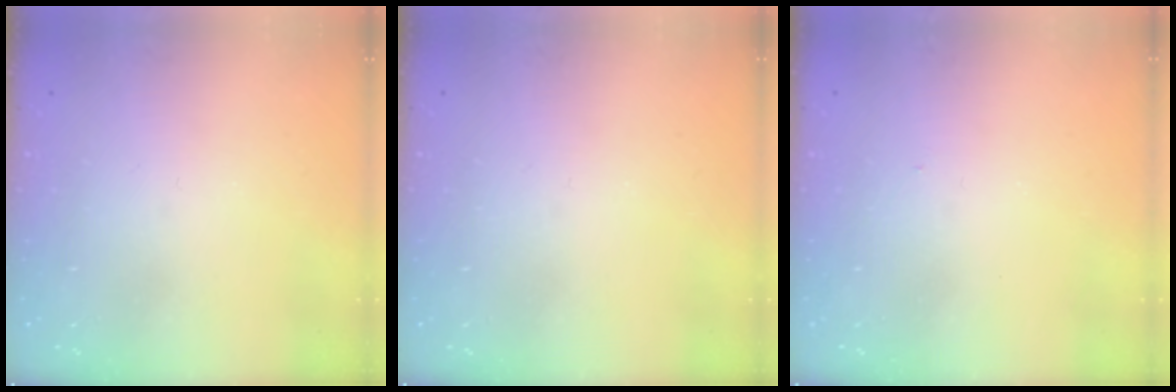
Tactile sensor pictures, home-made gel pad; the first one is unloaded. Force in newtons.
{"total": 0.0}
{"total": 3.2, "press": 3.2, "slide": 0.5}